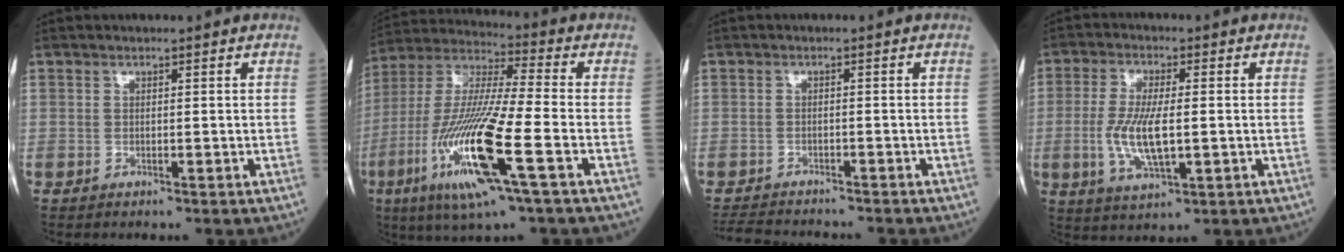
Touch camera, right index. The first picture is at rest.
{"total": 18.4, "force": [-6.5, 1.1, 17.2], "torque": [-0.365, -0.023, -0.123]}
{"total": 7.3, "force": [-7.0, 1.1, 1.9], "torque": [-0.029, -0.013, -0.107]}
{"total": 8.2, "force": [-0.9, 2.2, 7.8], "torque": [-0.168, -0.008, -0.016]}